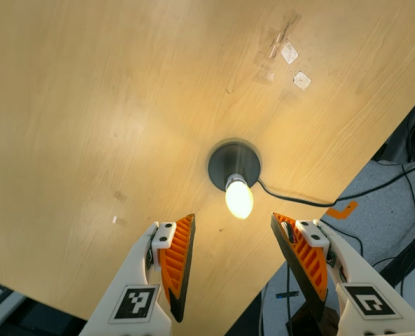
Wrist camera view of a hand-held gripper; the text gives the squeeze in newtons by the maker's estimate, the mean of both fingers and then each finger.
{"total": 0.0}